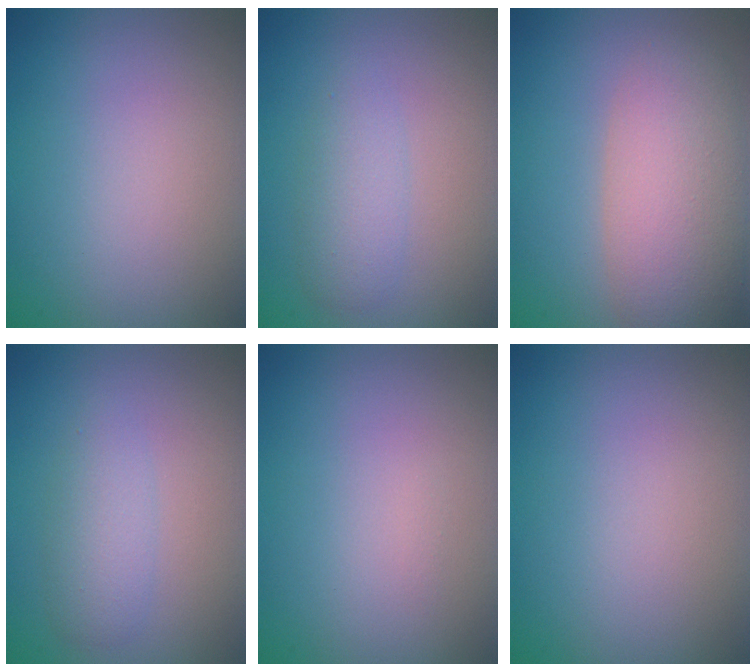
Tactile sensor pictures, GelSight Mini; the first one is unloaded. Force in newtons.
{"total": 2.4, "press": 2.4, "slide": 0.1}
{"total": 6.8, "press": 6.8, "slide": 0.2}
{"total": 2.4, "press": 2.4, "slide": 0.1}
{"total": 0.0}
{"total": 0.0}